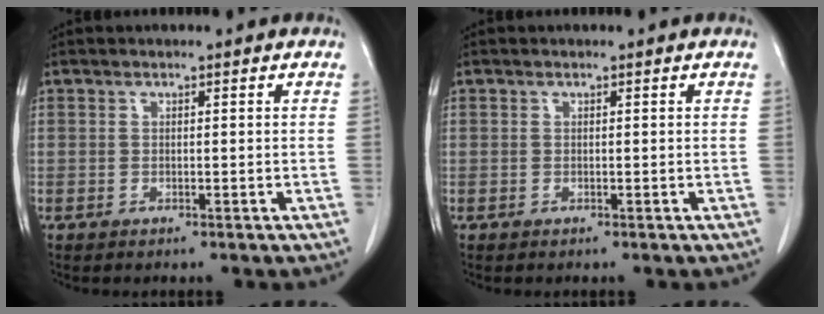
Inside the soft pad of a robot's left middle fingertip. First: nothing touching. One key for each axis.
{"total": 0.0}